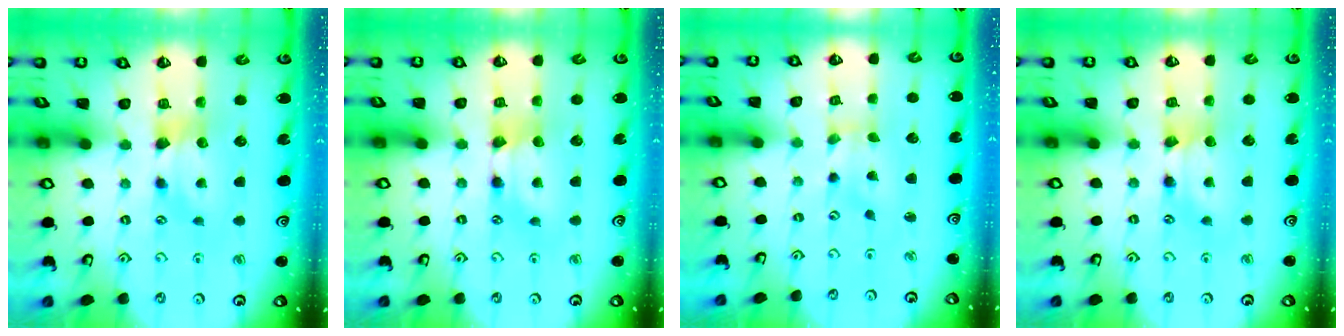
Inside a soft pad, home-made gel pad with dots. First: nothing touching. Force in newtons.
{"total": 1.6, "press": 1.4, "slide": 0.6}
{"total": 2.7, "press": 2.6, "slide": 1.0}
{"total": 1.7, "press": 1.7, "slide": 0.1}